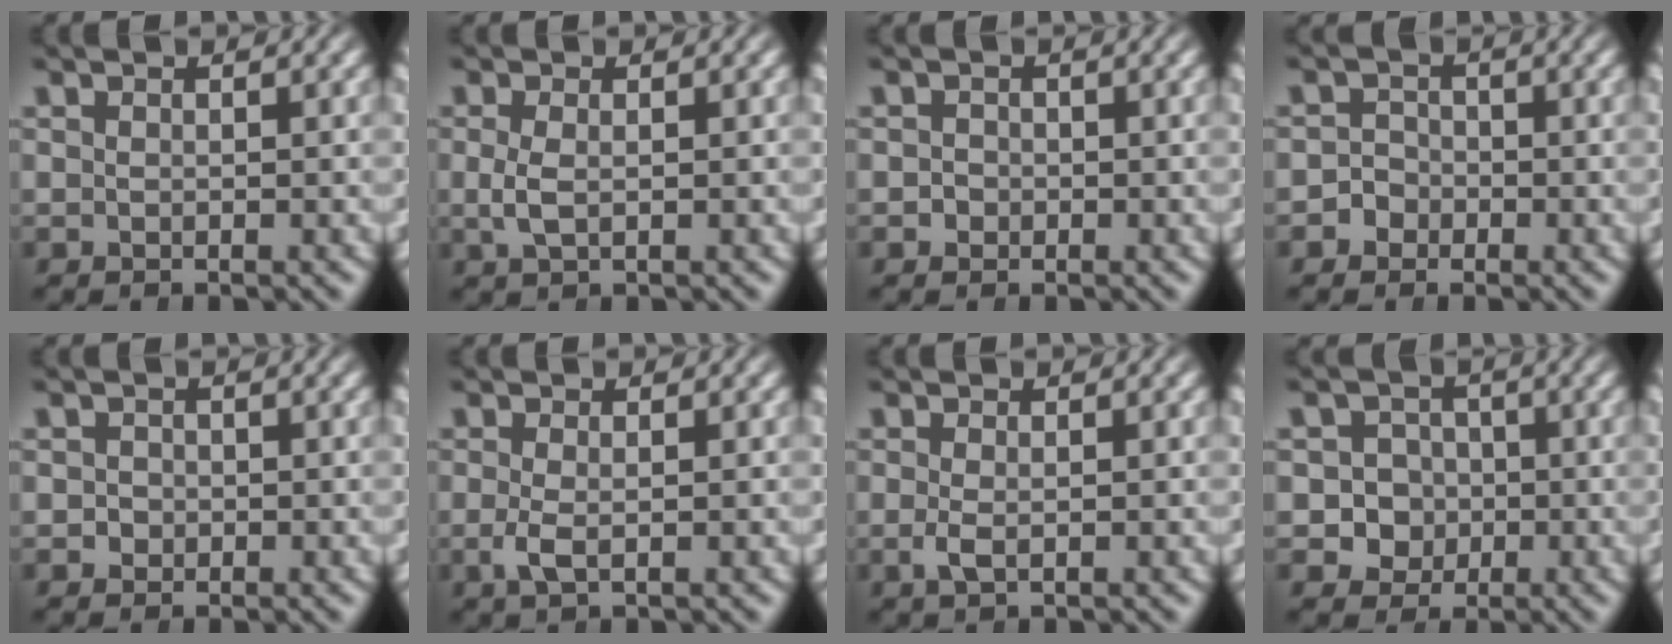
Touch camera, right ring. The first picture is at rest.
{"total": 1.4, "force": [-0.1, 0.5, 1.3], "torque": [-0.045, -0.017, 0.008]}
{"total": 0.9, "force": [-0.4, 0.7, -0.4], "torque": [0.003, -0.011, -0.006]}
{"total": 2.7, "force": [-1.0, 2.5, 0.2], "torque": [-0.016, -0.007, -0.023]}
{"total": 1.0, "force": [-0.3, 0.9, -0.3], "torque": [-0.002, -0.010, -0.006]}
{"total": 1.5, "force": [-0.6, 0.4, 1.3], "torque": [-0.043, -0.020, -0.004]}
{"total": 1.0, "force": [-0.5, 0.3, 0.9], "torque": [-0.033, -0.019, -0.002]}
{"total": 8.6, "force": [-1.7, 8.2, 1.9], "torque": [-0.074, -0.036, -0.026]}